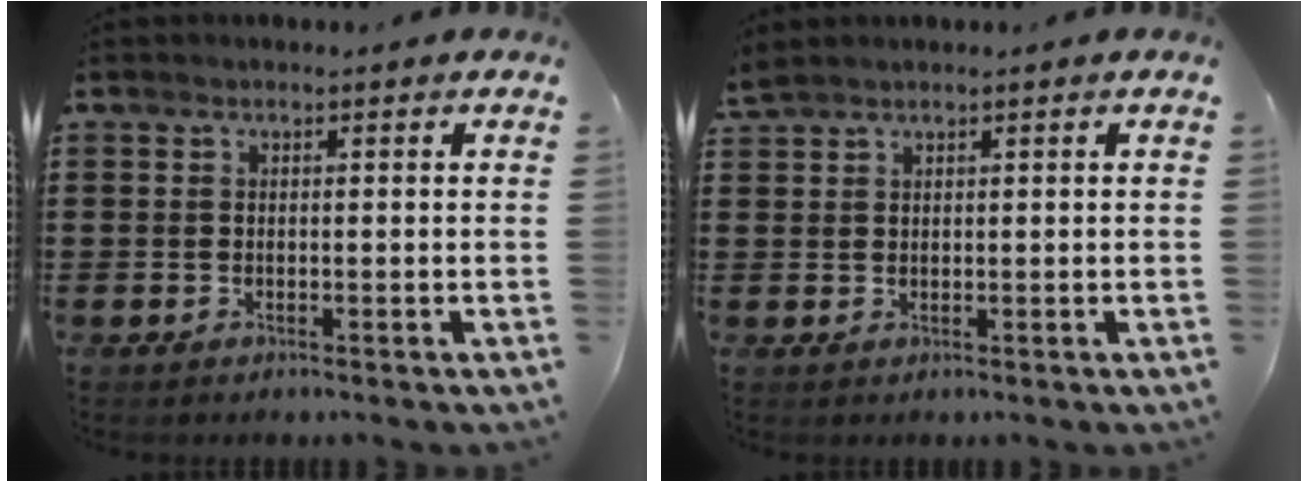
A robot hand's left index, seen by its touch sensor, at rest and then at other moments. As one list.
[{"total": 1.4, "force": [1.3, 0.1, 0.4], "torque": [-0.011, -0.001, 0.027]}]